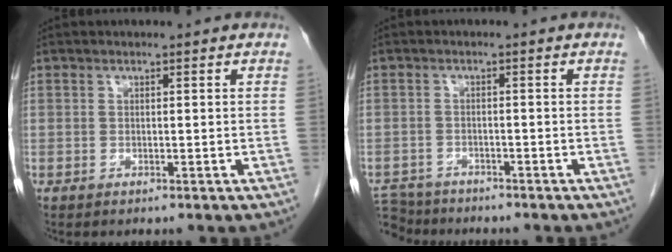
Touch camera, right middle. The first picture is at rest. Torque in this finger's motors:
{"motor_torque": [-0.19, -0.05, -0.01, 0.00]}